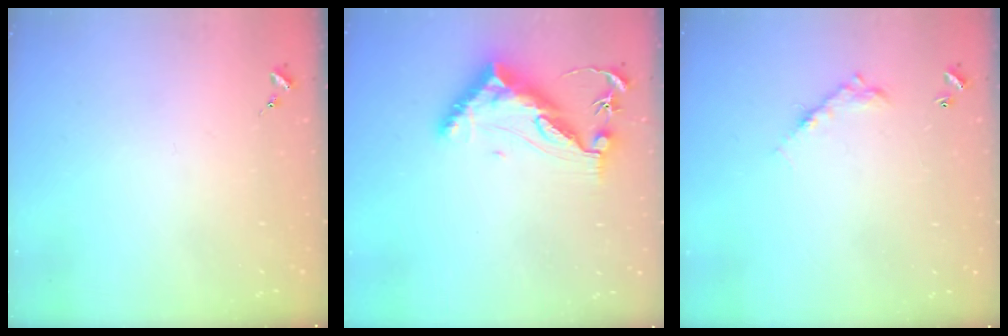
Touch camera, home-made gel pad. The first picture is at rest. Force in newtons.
{"total": 12.2, "press": 12.1, "slide": 0.7}
{"total": 7.7, "press": 7.7, "slide": 0.6}